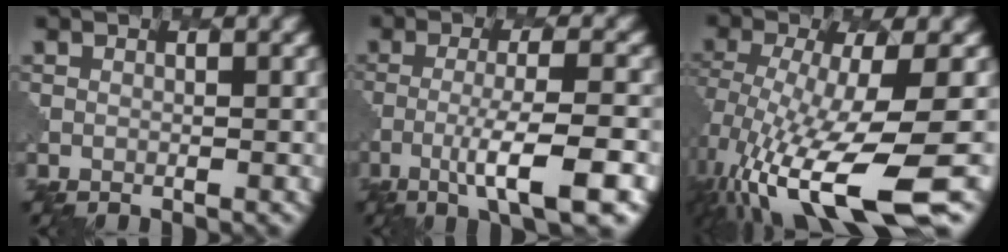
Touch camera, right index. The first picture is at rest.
{"total": 6.8, "force": [-2.9, 0.9, 6.1], "torque": [-0.097, 0.002, -0.055]}
{"total": 11.4, "force": [-4.2, 3.0, 10.2], "torque": [-0.206, -0.028, -0.063]}